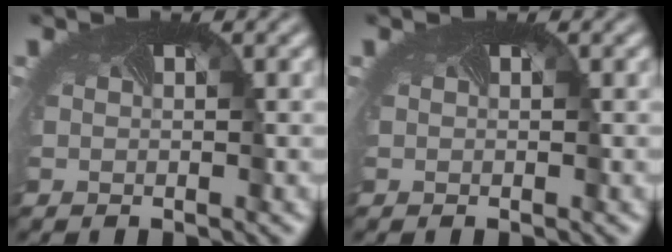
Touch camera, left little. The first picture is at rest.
{"total": 0.0}